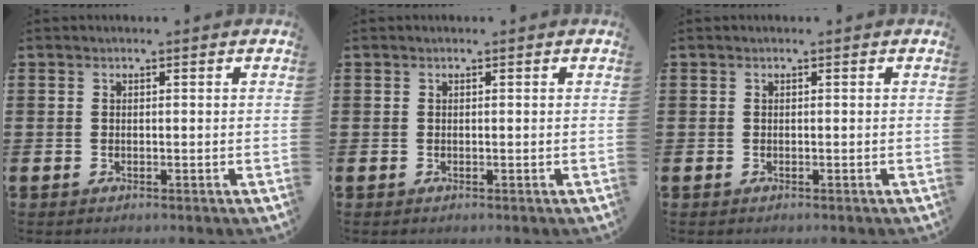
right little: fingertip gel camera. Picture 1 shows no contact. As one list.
[{"total": 0.0}, {"total": 0.0}]